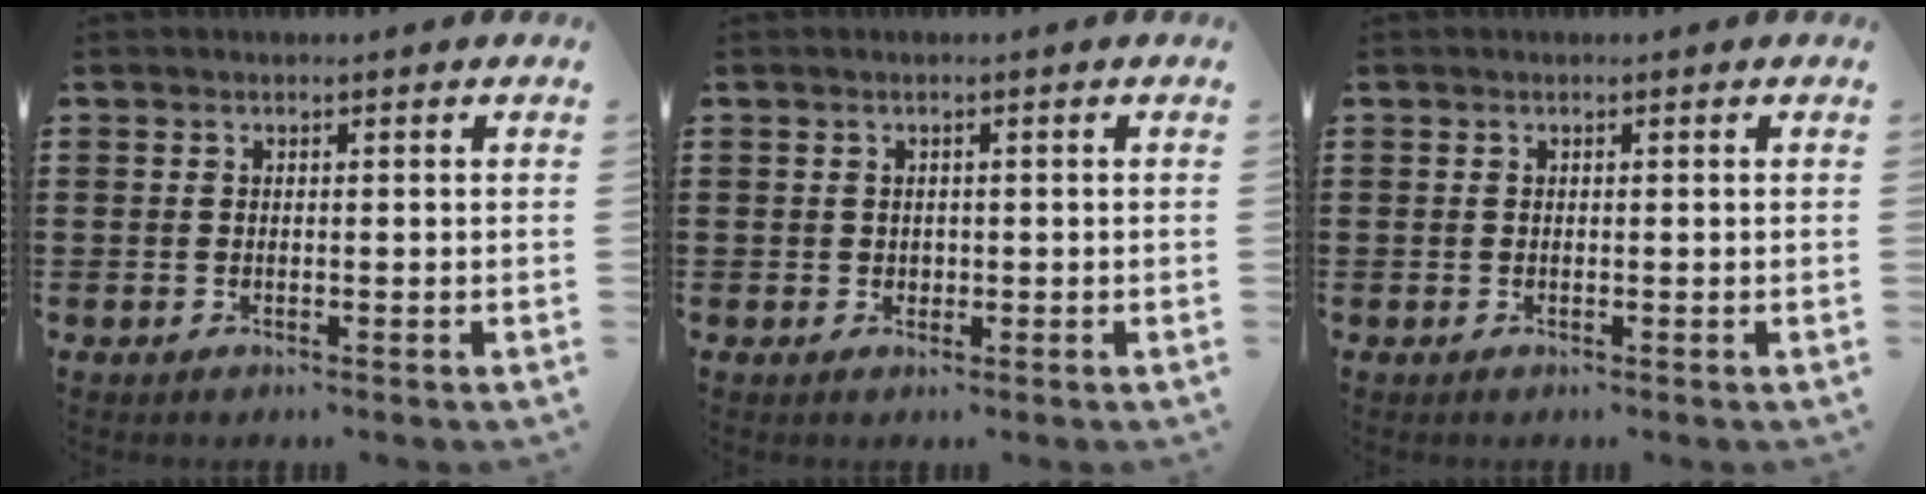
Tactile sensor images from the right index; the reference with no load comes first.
{"total": 0.9, "force": [0.2, 0.9, 0.3], "torque": [-0.008, 0.005, 0.004]}
{"total": 0.0}